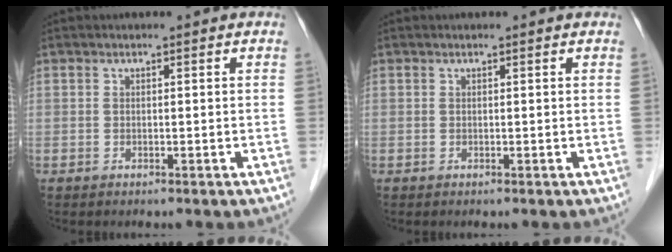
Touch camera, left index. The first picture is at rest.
{"total": 0.0}